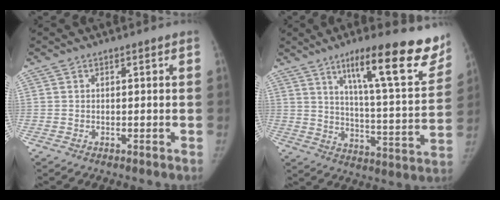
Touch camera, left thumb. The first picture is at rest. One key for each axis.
{"total": 22.8, "fx": 14.2, "fy": 4.6, "fz": 17.2, "tx": -0.211, "ty": -0.058, "tz": 0.212}